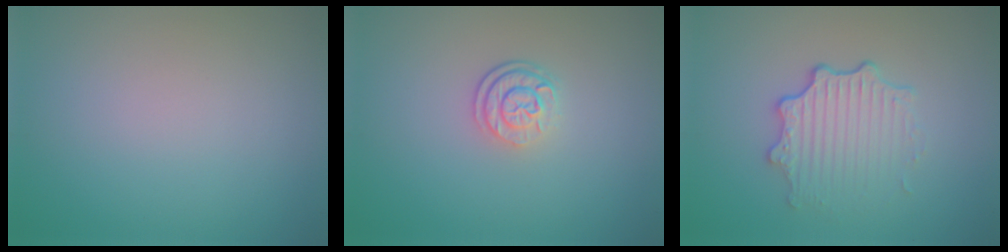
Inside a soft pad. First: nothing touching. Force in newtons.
{"total": 2.5, "press": 1.9, "slide": 1.6}
{"total": 3.5, "press": 2.7, "slide": 2.2}